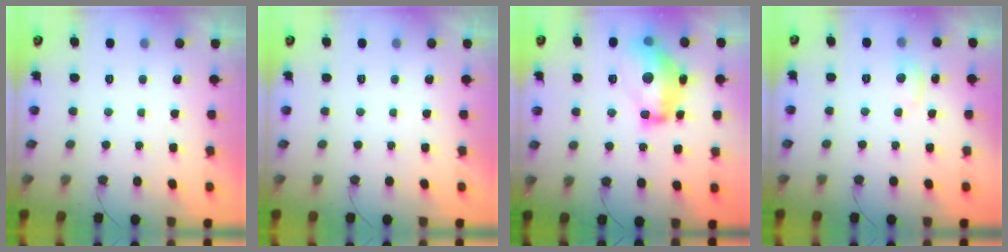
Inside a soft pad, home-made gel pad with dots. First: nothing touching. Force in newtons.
{"total": 0.0}
{"total": 16.9, "press": 16.9, "slide": 1.5}
{"total": 5.6, "press": 5.6, "slide": 0.8}